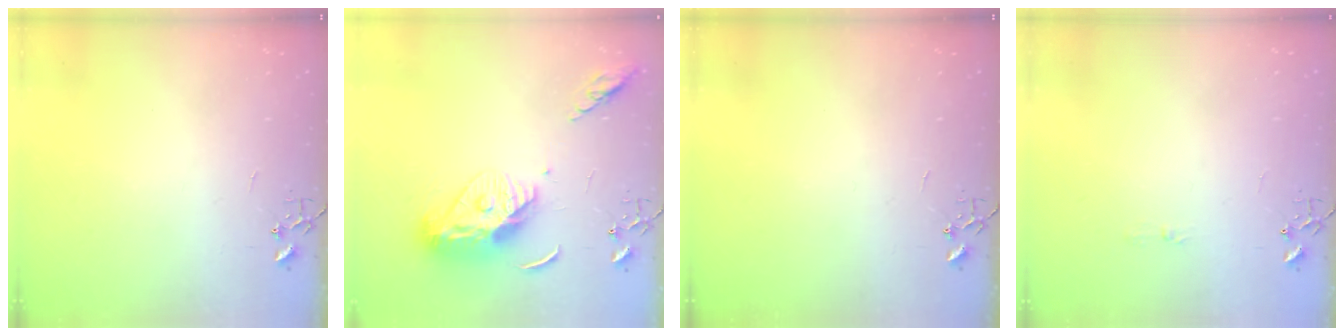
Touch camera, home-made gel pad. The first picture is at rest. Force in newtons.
{"total": 12.7, "press": 12.7, "slide": 0.9}
{"total": 0.0}
{"total": 3.3, "press": 3.2, "slide": 0.4}